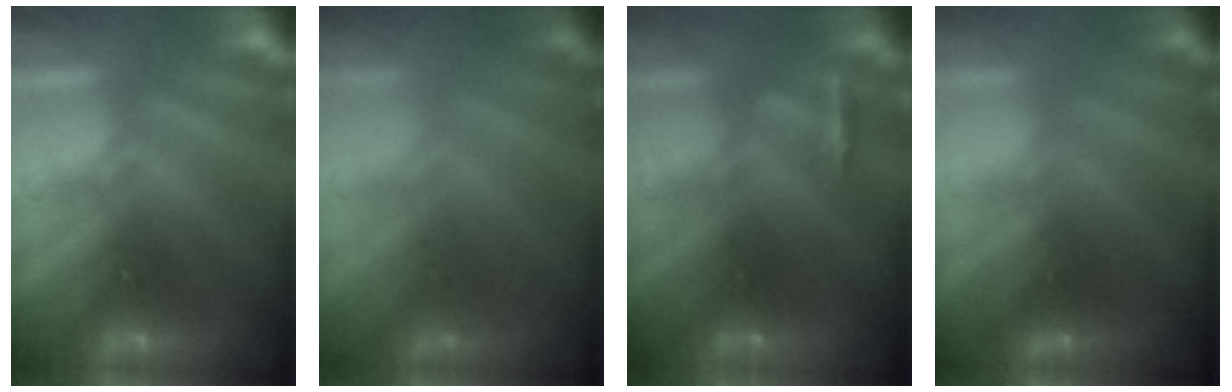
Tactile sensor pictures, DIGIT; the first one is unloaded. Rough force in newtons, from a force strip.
{"total": 1.7}
{"total": 2.9}
{"total": 4.6}